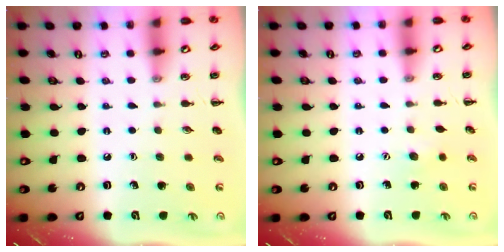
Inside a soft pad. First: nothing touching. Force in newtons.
{"total": 3.8, "press": 3.7, "slide": 1.0}